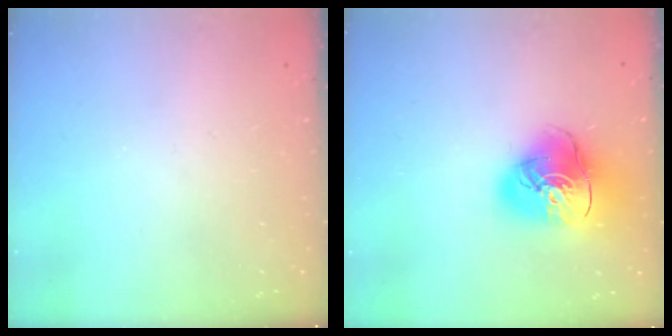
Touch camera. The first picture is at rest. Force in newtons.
{"total": 16.7, "press": 16.5, "slide": 2.0}